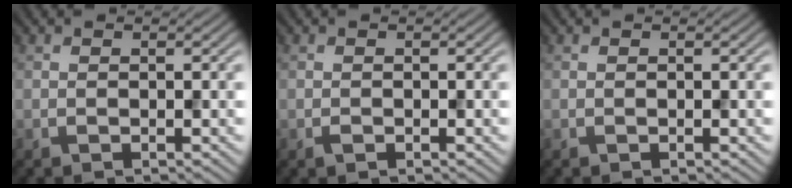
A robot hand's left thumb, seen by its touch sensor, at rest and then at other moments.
{"total": 0.5, "force": [-0.3, 0.3, 0.3], "torque": [-0.005, -0.002, -0.005]}
{"total": 0.0}